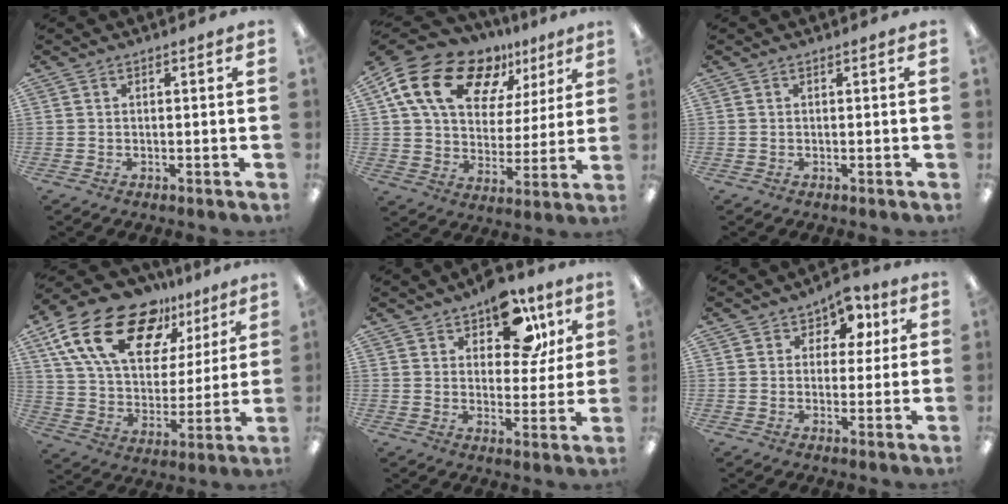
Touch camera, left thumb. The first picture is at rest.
{"total": 19.3, "force": [11.3, 11.8, 10.3], "torque": [-0.193, -0.047, 0.208]}
{"total": 0.0}
{"total": 22.7, "force": [13.6, 12.3, 13.3], "torque": [-0.237, -0.067, 0.246]}
{"total": 13.5, "force": [8.0, 7.7, 7.7], "torque": [-0.108, -0.031, 0.138]}
{"total": 7.2, "force": [3.7, 5.3, 3.1], "torque": [-0.050, -0.009, 0.066]}